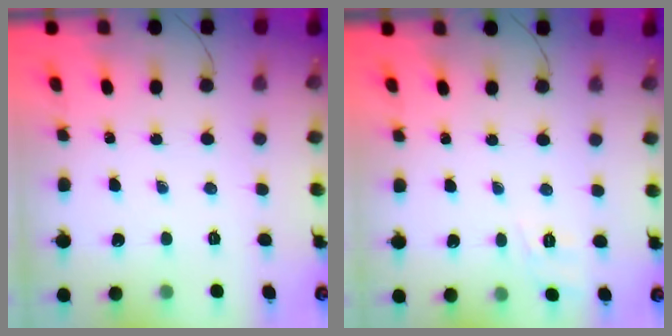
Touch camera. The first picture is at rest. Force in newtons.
{"total": 6.5, "press": 6.3, "slide": 1.7}